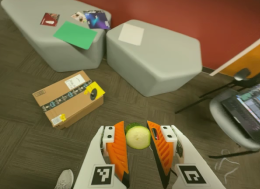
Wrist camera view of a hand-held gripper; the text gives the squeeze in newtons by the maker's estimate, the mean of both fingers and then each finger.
{"total": 8.7, "left": 8.5, "right": 8.8}